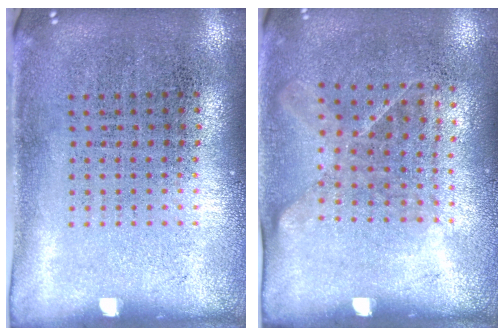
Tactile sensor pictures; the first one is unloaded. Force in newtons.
{"total": 1.2, "press": 0.9, "slide": 0.8}